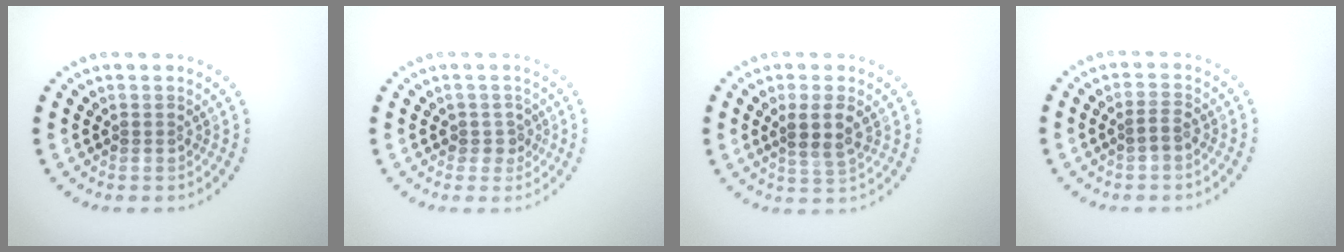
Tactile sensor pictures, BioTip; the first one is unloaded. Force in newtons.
{"total": 1.5, "press": 1.2, "slide": 0.8}
{"total": 2.5, "press": 2.3, "slide": 1.0}
{"total": 0.9, "press": 0.6, "slide": 0.6}